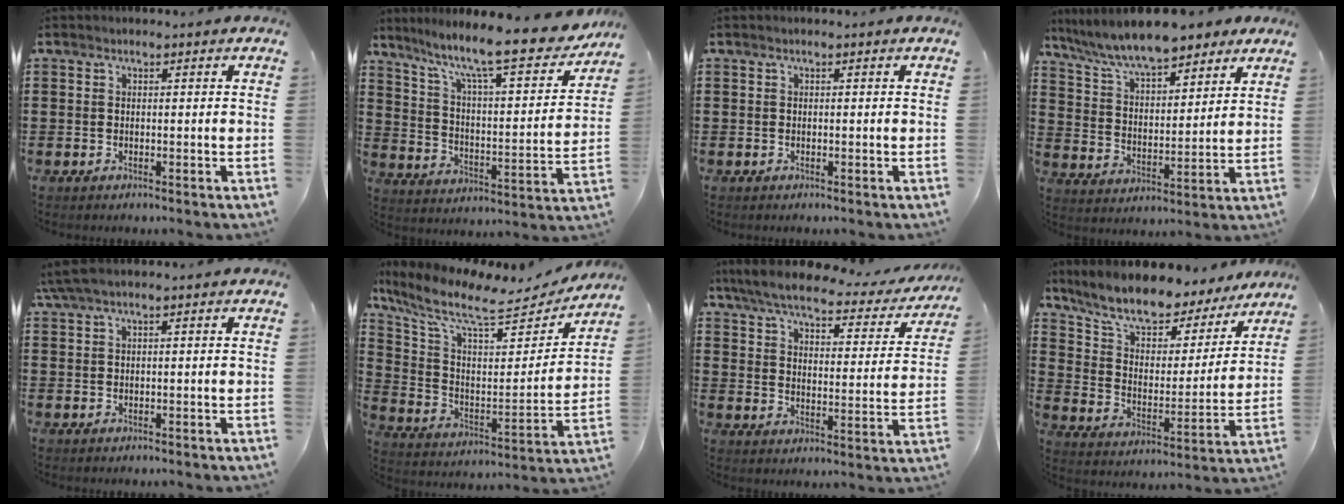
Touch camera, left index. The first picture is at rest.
{"total": 11.4, "force": [9.5, 0.7, 6.3], "torque": [-0.134, -0.072, 0.151]}
{"total": 0.0}
{"total": 9.8, "force": [8.6, 1.8, 4.4], "torque": [-0.118, -0.032, 0.152]}
{"total": 1.9, "force": [0.9, 0.0, 1.6], "torque": [-0.039, -0.003, 0.015]}
{"total": 10.7, "force": [8.3, 2.5, 6.1], "torque": [-0.154, -0.047, 0.141]}
{"total": 6.0, "force": [5.2, 1.0, 2.9], "torque": [-0.080, -0.024, 0.087]}
{"total": 9.6, "force": [8.7, 2.3, 3.5], "torque": [-0.102, -0.059, 0.150]}